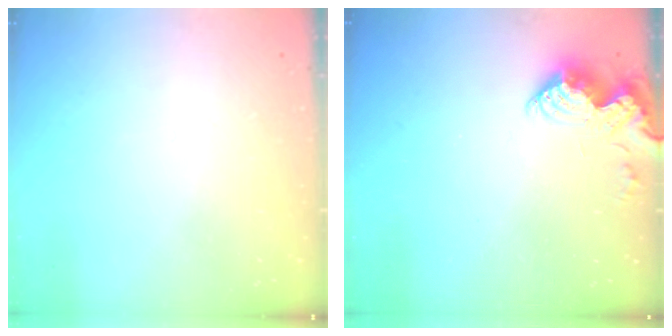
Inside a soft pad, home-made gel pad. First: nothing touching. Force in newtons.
{"total": 8.8, "press": 8.8, "slide": 0.9}